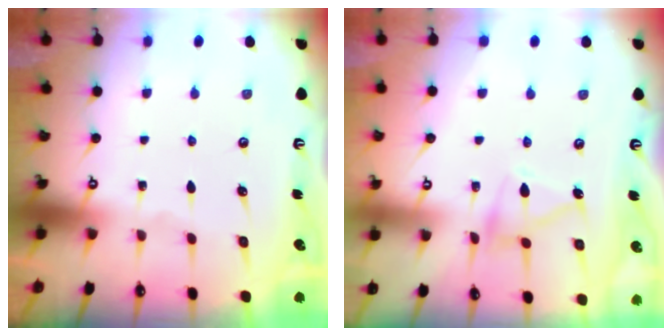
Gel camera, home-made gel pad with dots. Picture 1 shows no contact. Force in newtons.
{"total": 9.3, "press": 9.3, "slide": 0.8}